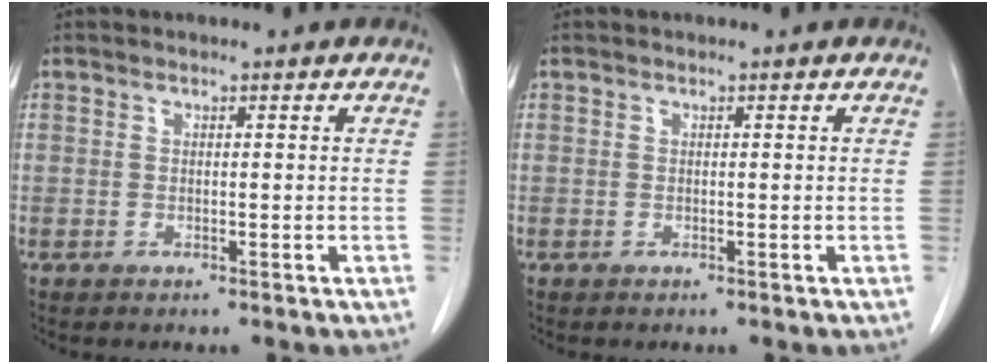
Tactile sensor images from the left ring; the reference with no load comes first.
{"total": 0.0}